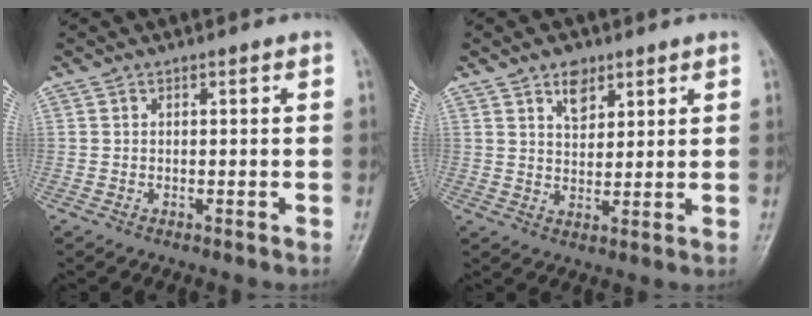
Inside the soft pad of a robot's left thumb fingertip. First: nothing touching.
{"total": 4.9, "force": [3.0, 3.0, 2.5], "torque": [-0.019, -0.020, 0.051]}